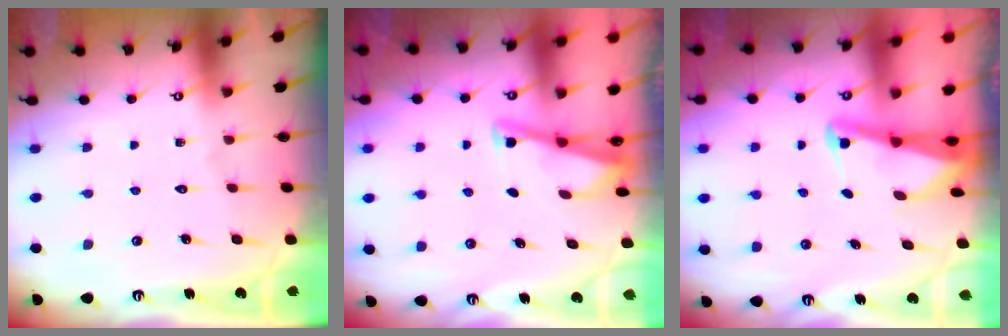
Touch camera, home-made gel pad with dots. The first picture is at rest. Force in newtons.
{"total": 2.8, "press": 2.8, "slide": 0.3}
{"total": 2.5, "press": 2.5, "slide": 0.4}